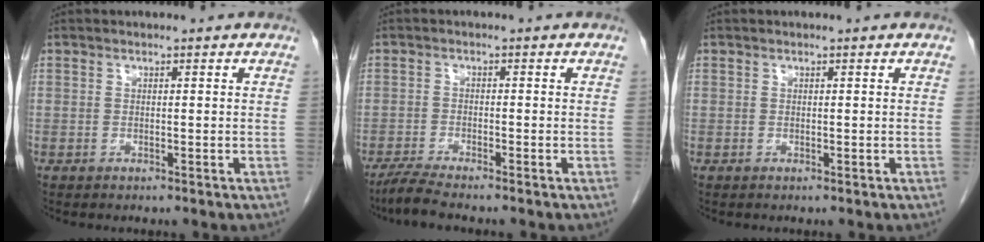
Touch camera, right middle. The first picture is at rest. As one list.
[{"total": 3.8, "force": [-3.3, -0.4, 1.8], "torque": [-0.044, -0.016, -0.066]}, {"total": 0.0}]